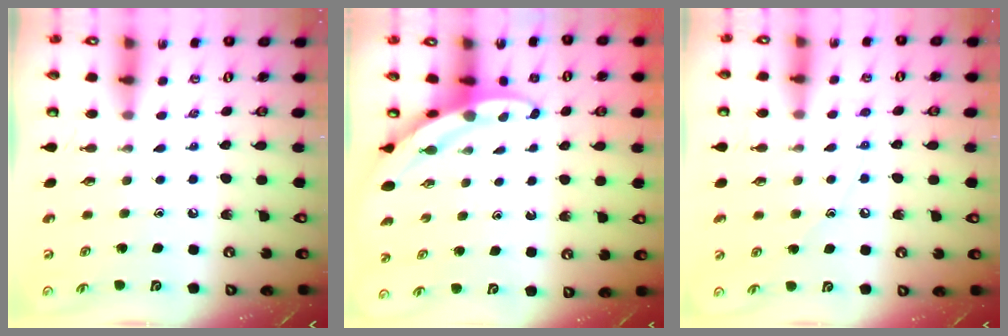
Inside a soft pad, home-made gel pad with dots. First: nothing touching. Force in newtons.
{"total": 3.3, "press": 3.3, "slide": 0.2}
{"total": 6.5, "press": 6.5, "slide": 0.7}